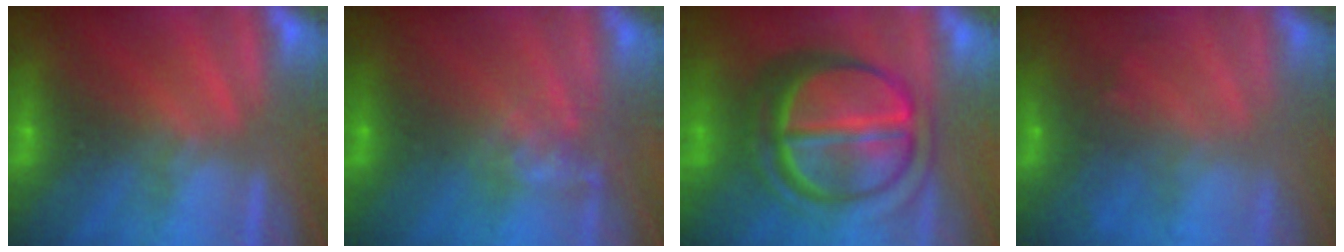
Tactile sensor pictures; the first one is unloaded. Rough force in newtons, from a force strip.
{"total": 4.4}
{"total": 7.1}
{"total": 9.4}